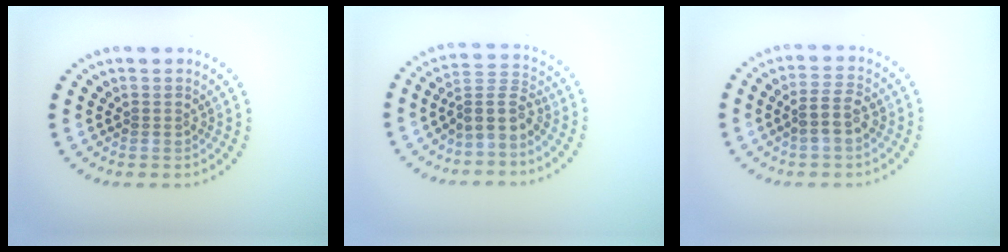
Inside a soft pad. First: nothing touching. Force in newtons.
{"total": 3.4, "press": 2.5, "slide": 2.3}
{"total": 2.7, "press": 2.6, "slide": 0.7}